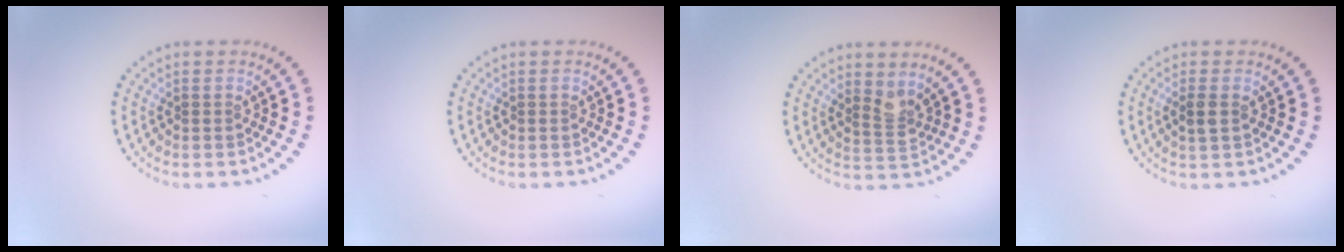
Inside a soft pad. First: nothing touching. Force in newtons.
{"total": 0.0}
{"total": 2.0, "press": 1.5, "slide": 1.3}
{"total": 1.3, "press": 1.3, "slide": 0.3}